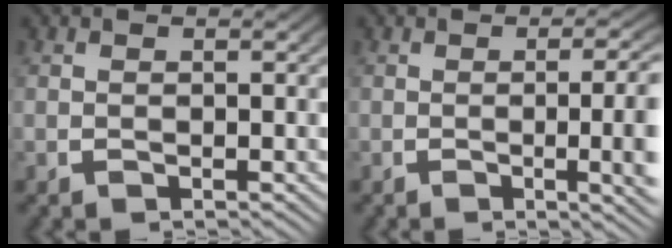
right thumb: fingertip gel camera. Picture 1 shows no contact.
{"total": 5.7, "force": [-1.0, 1.7, 5.4], "torque": [-0.068, -0.001, -0.017]}